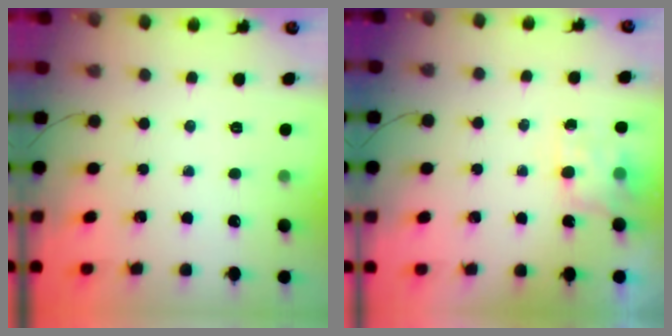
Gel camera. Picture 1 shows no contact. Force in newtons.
{"total": 4.8, "press": 4.6, "slide": 1.2}